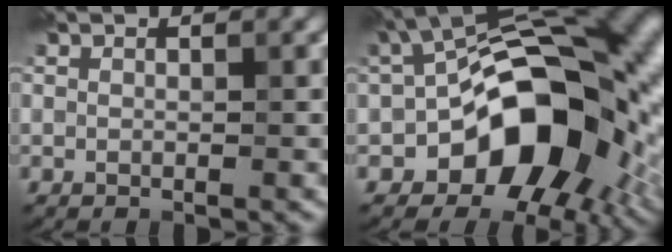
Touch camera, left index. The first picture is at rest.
{"total": 16.7, "force": [-3.2, 10.0, 13.0], "torque": [-0.146, 0.022, -0.072]}